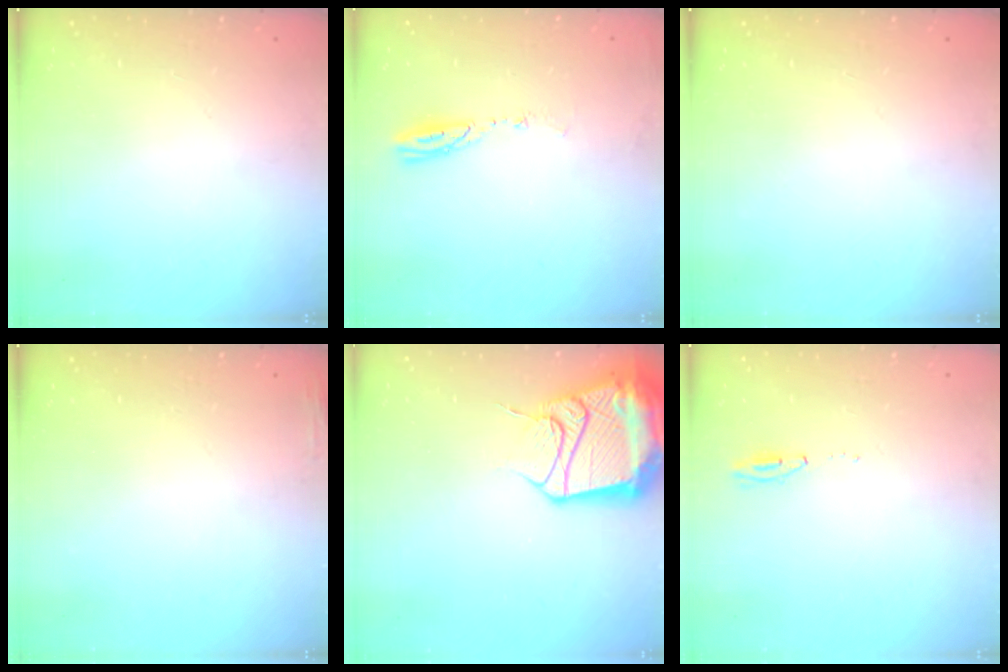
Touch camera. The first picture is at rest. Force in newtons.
{"total": 3.8, "press": 3.8, "slide": 0.3}
{"total": 0.0}
{"total": 3.1, "press": 3.0, "slide": 0.8}
{"total": 20.6, "press": 20.5, "slide": 2.3}
{"total": 5.0, "press": 3.7, "slide": 3.3}